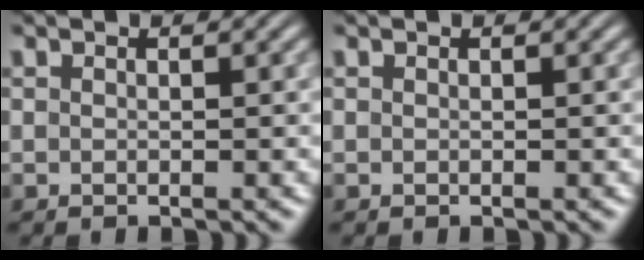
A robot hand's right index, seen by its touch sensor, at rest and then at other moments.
{"total": 0.0}